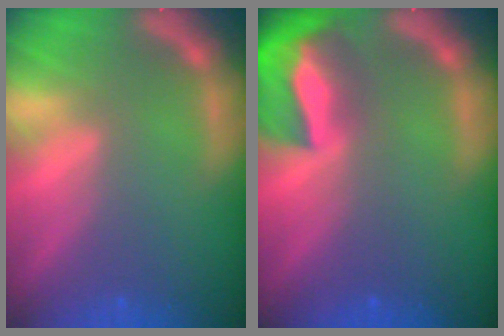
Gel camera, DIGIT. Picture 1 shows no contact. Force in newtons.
{"total": 9.4}